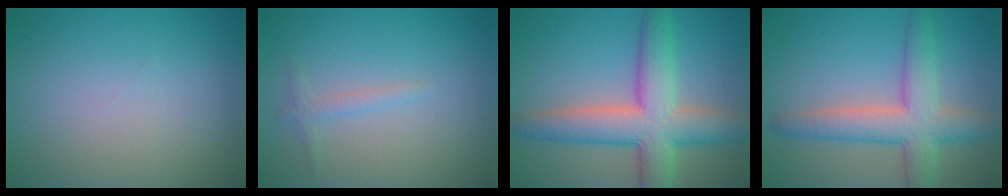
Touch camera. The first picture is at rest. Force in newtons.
{"total": 1.1, "press": 1.1, "slide": 0.0}
{"total": 8.3, "press": 8.3, "slide": 0.3}
{"total": 6.1, "press": 6.1, "slide": 0.3}